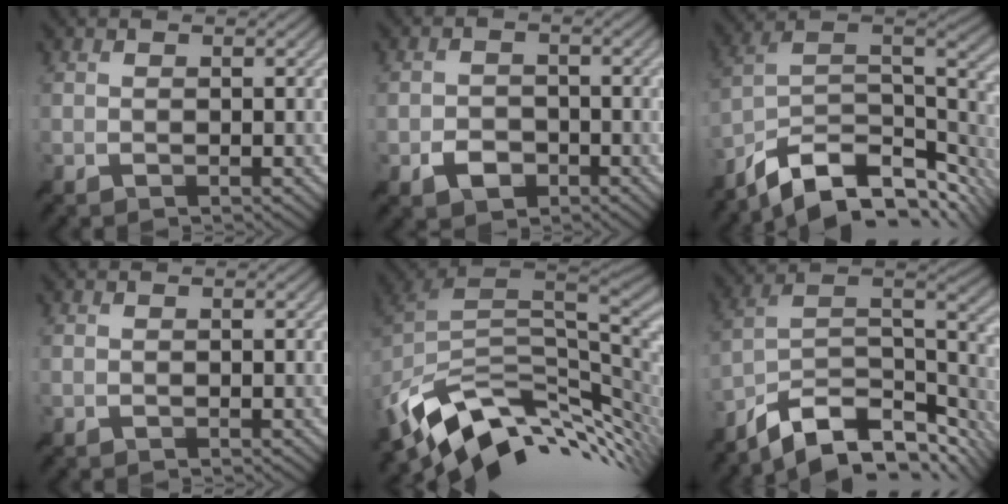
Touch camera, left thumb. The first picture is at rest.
{"total": 3.0, "force": [-1.8, 2.1, 1.3], "torque": [-0.020, -0.004, -0.034]}
{"total": 13.9, "force": [-8.7, 6.6, 8.7], "torque": [-0.200, -0.014, -0.138]}
{"total": 0.0}
{"total": 13.3, "force": [-2.5, 8.0, 10.3], "torque": [-0.221, -0.029, -0.028]}
{"total": 13.1, "force": [-9.0, 5.7, 7.6], "torque": [-0.170, -0.010, -0.144]}